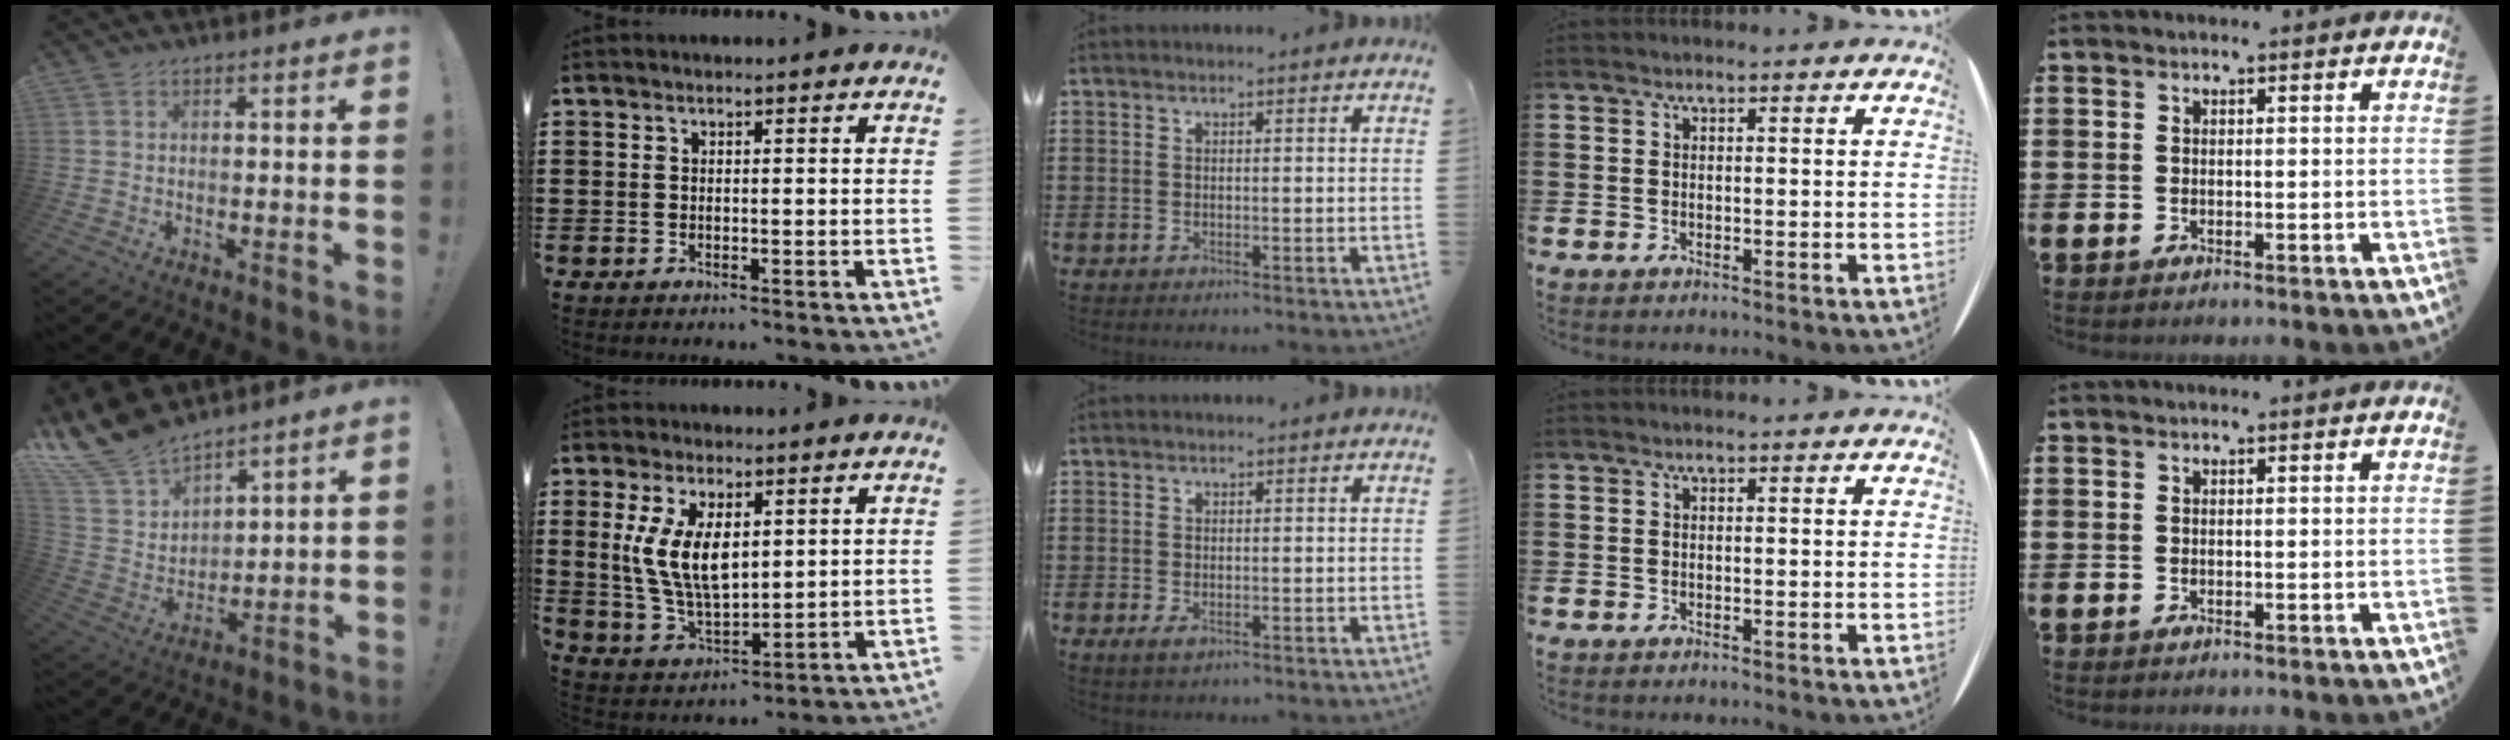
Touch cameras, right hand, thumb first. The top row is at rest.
{"thumb": {"total": 13.7, "force": [11.9, 5.6, 4.0], "torque": [-0.103, -0.088, 0.230]}, "index": {"total": 9.0, "force": [2.1, 4.5, 7.5], "torque": [-0.170, 0.003, 0.034]}, "middle": {"total": 0.9, "force": [-0.2, 0.6, 0.6], "torque": [-0.014, 0.001, -0.004]}}